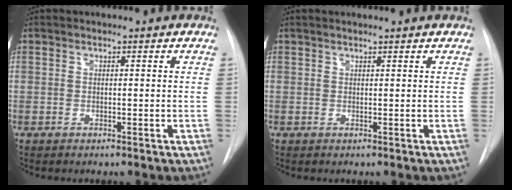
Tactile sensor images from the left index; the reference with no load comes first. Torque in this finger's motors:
{"motor_torque": [0.24, -0.27, 0.05, 0.01]}